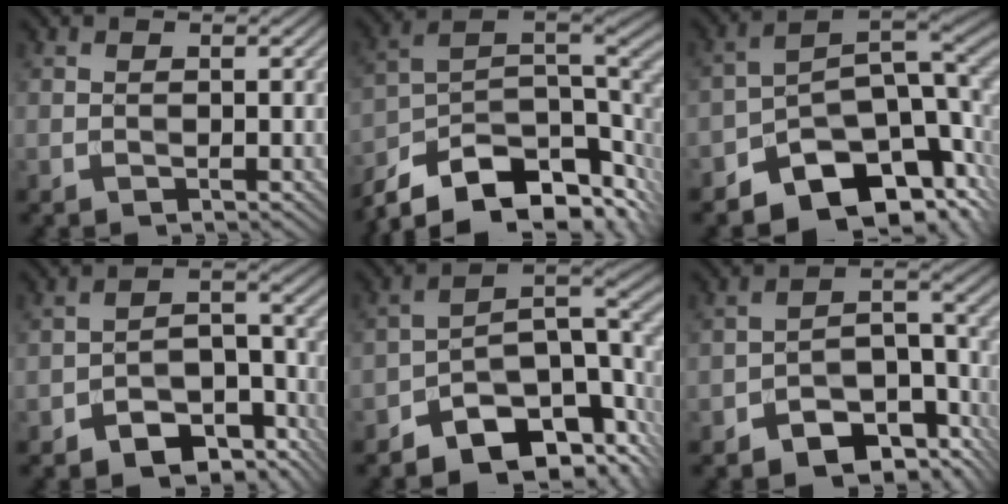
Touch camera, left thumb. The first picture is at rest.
{"total": 15.1, "force": [-9.4, 6.6, 9.8], "torque": [-0.209, -0.031, -0.143]}
{"total": 11.5, "force": [-6.6, 6.0, 7.3], "torque": [-0.097, -0.019, -0.116]}
{"total": 7.8, "force": [-5.4, 4.1, 3.8], "torque": [-0.049, -0.002, -0.096]}
{"total": 11.5, "force": [-7.0, 5.0, 7.7], "torque": [-0.110, -0.006, -0.125]}
{"total": 9.3, "force": [-6.1, 5.0, 5.0], "torque": [-0.065, -0.005, -0.109]}